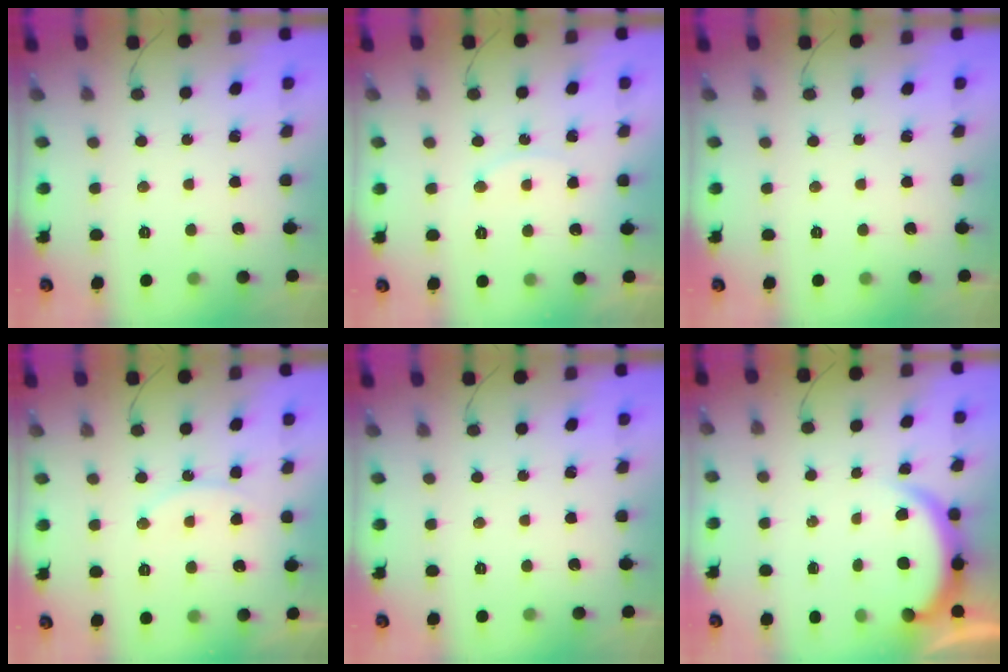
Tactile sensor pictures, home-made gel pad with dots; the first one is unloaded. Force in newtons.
{"total": 4.6, "press": 4.6, "slide": 0.0}
{"total": 0.0}
{"total": 10.4, "press": 10.4, "slide": 0.8}
{"total": 0.0}
{"total": 4.6, "press": 4.6, "slide": 0.4}